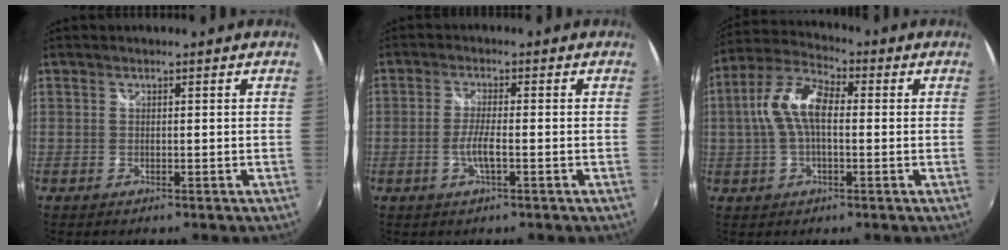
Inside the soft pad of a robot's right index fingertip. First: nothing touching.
{"total": 2.9, "force": [-1.0, 0.2, 2.7], "torque": [-0.055, -0.003, -0.020]}
{"total": 9.9, "force": [0.3, 4.9, 8.6], "torque": [-0.180, 0.022, 0.002]}